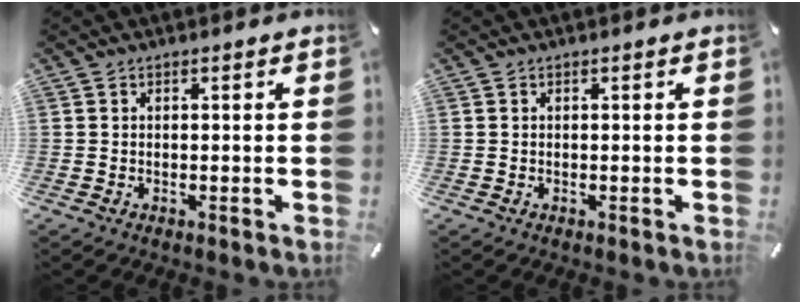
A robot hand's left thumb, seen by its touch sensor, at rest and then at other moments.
{"total": 0.0}